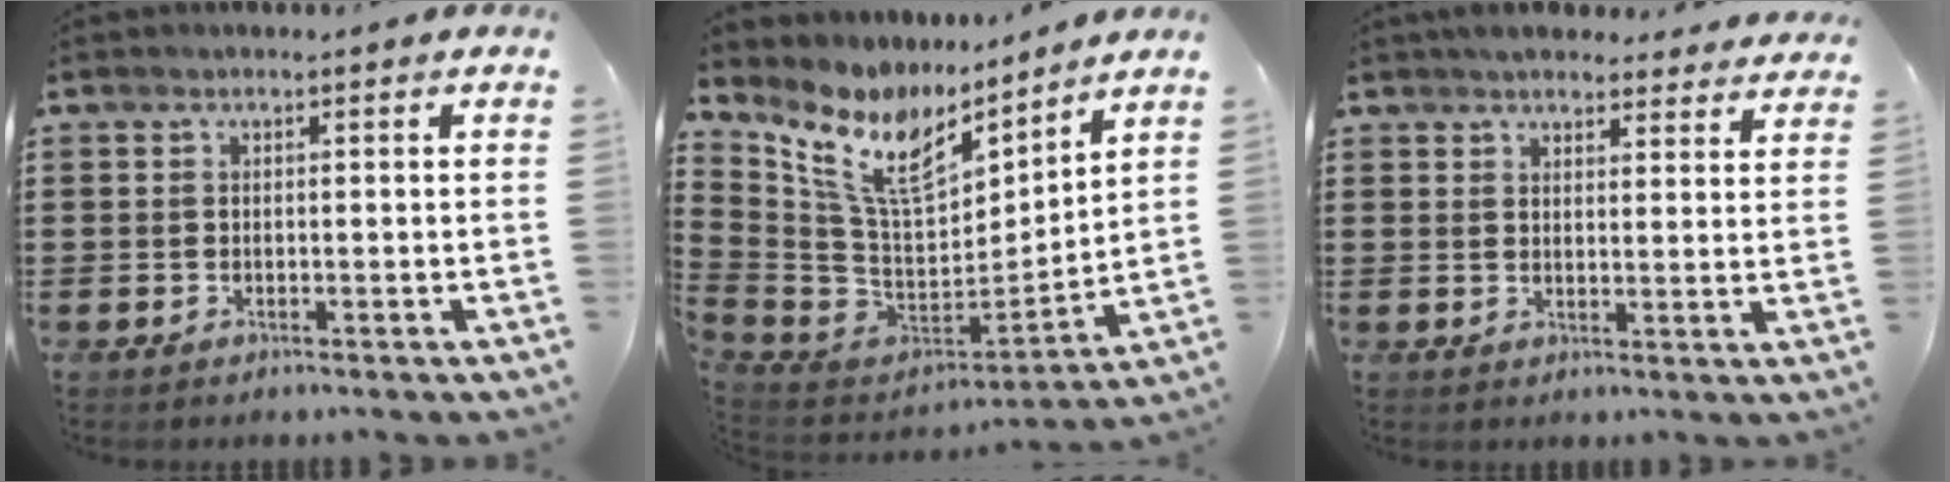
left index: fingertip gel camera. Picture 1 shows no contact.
{"total": 11.8, "force": [7.5, 5.1, 7.6], "torque": [-0.185, -0.050, 0.136]}
{"total": 3.9, "force": [3.7, 0.9, 0.6], "torque": [-0.016, -0.012, 0.069]}